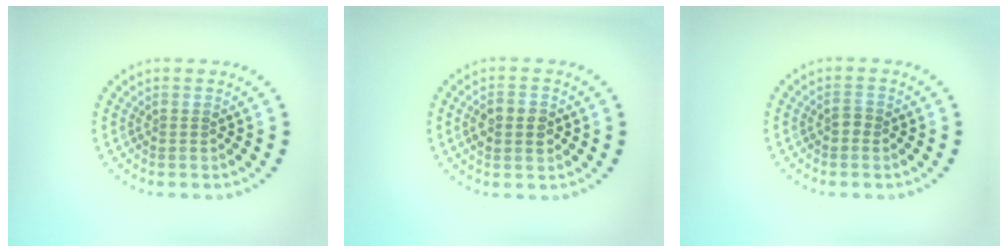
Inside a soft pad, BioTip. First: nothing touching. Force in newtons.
{"total": 2.4, "press": 2.4, "slide": 0.1}
{"total": 0.8, "press": 0.7, "slide": 0.2}